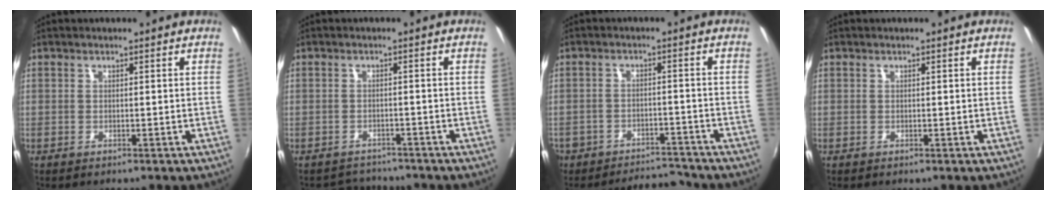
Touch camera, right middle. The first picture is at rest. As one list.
[{"total": 4.7, "force": [-4.5, 1.4, 0.0], "torque": [-0.015, 0.005, -0.071]}, {"total": 9.5, "force": [-8.3, 4.3, 1.8], "torque": [-0.063, 0.009, -0.115]}, {"total": 0.5, "force": [0.2, -0.3, 0.4], "torque": [-0.008, 0.002, 0.004]}]